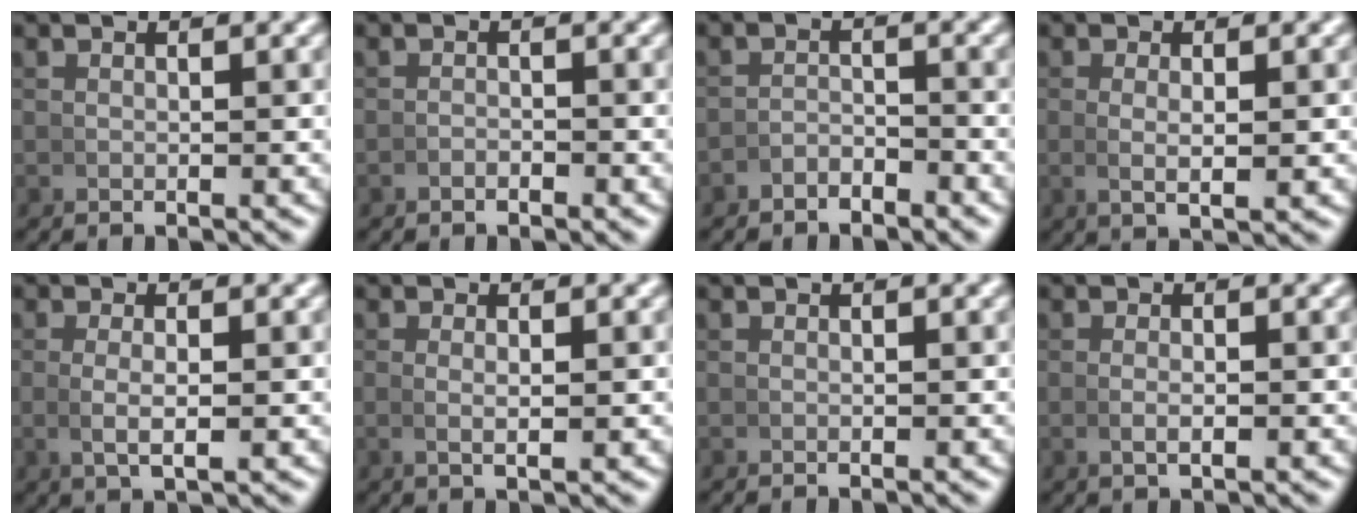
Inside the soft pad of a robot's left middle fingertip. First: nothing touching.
{"total": 0.7, "force": [-0.7, 0.0, 0.0], "torque": [0.000, -0.001, -0.015]}
{"total": 2.5, "force": [-2.4, 0.7, 0.1], "torque": [0.002, -0.002, -0.045]}
{"total": 1.9, "force": [0.2, 0.3, 1.8], "torque": [-0.039, -0.009, 0.010]}
{"total": 2.3, "force": [-0.1, 0.6, 2.2], "torque": [-0.048, -0.008, 0.006]}
{"total": 1.2, "force": [0.2, 0.1, 1.2], "torque": [-0.028, -0.007, 0.008]}
{"total": 0.0}
{"total": 1.0, "force": [-0.2, 0.2, 0.9], "torque": [-0.024, -0.004, 0.001]}